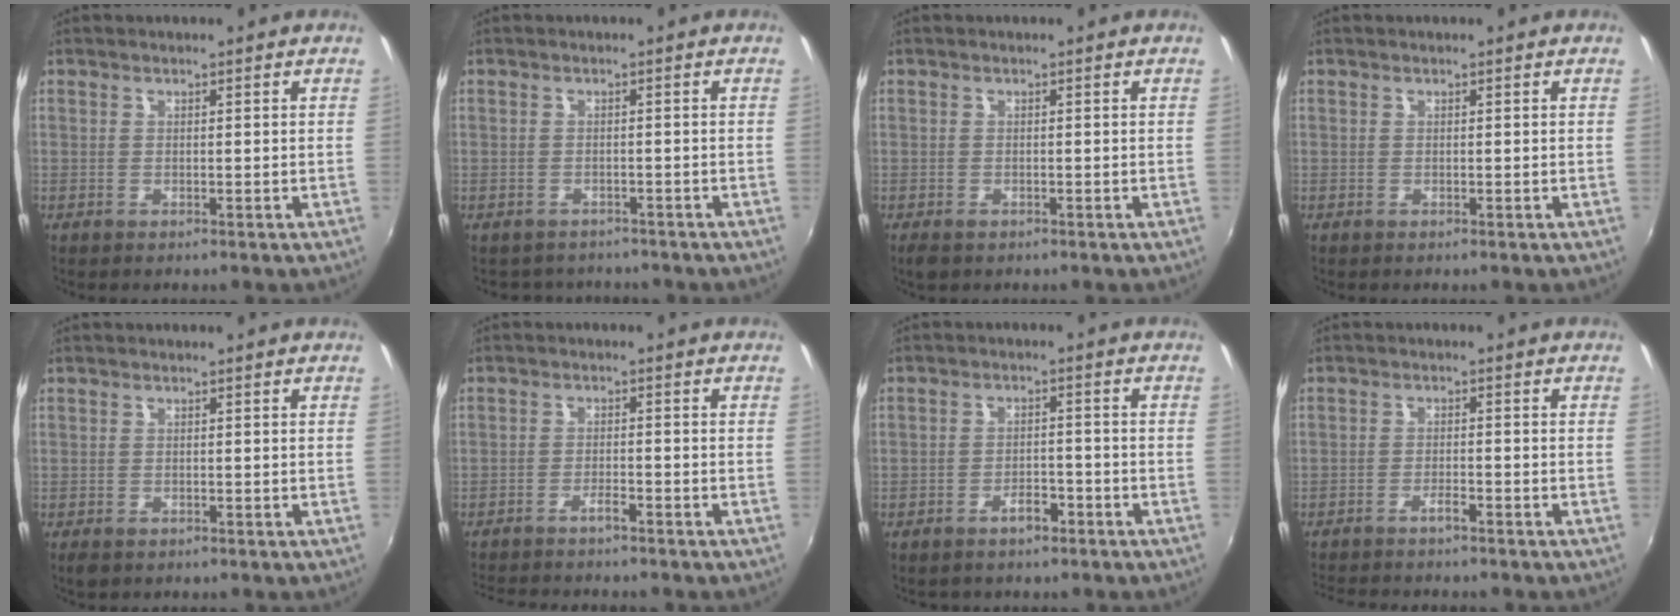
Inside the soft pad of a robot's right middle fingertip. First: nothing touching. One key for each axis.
{"total": 3.7, "fx": -3.3, "fy": 1.7, "fz": 0.4, "tx": -0.014, "ty": -0.009, "tz": -0.047}
{"total": 2.3, "fx": -1.5, "fy": 1.3, "fz": 1.2, "tx": -0.024, "ty": -0.011, "tz": -0.025}
{"total": 0.0}
{"total": 1.9, "fx": -1.2, "fy": 1.1, "fz": 0.9, "tx": -0.020, "ty": -0.008, "tz": -0.019}
{"total": 5.5, "fx": -4.9, "fy": 0.4, "fz": 2.4, "tx": -0.058, "ty": -0.005, "tz": -0.083}
{"total": 2.8, "fx": -1.9, "fy": 1.5, "fz": 1.5, "tx": -0.033, "ty": 0.006, "tz": -0.023}
{"total": 4.5, "fx": -4.1, "fy": 0.3, "fz": 2.0, "tx": -0.049, "ty": -0.006, "tz": -0.072}